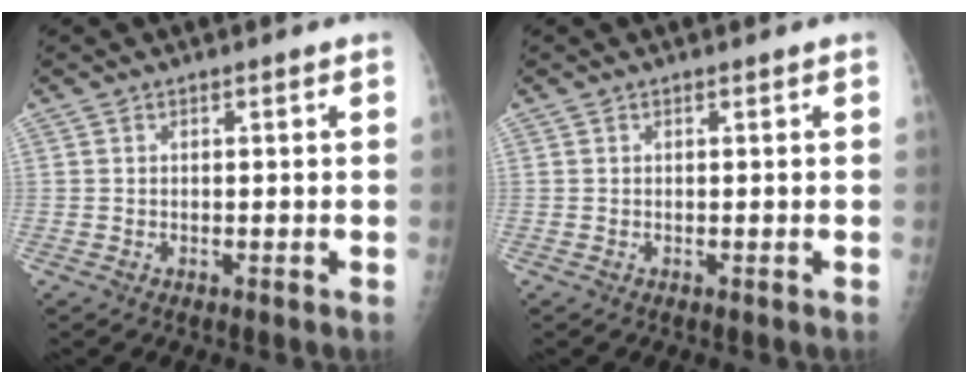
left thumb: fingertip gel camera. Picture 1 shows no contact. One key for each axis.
{"total": 0.0}